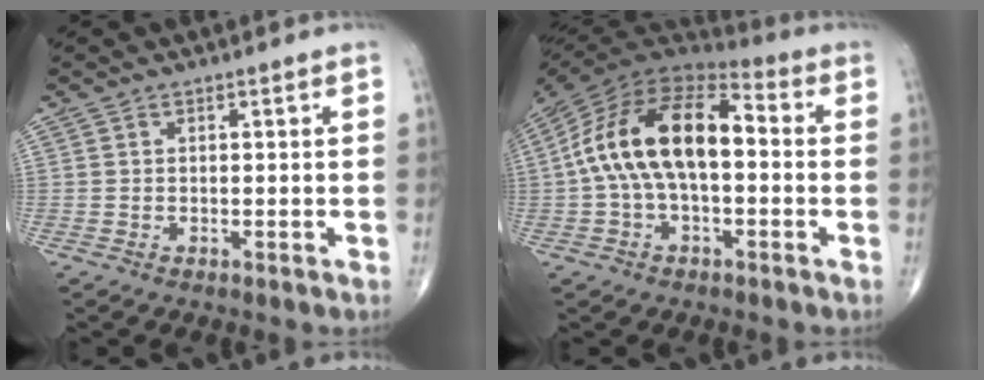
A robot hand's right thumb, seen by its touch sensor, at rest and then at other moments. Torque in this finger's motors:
{"motor_torque": [1.14, 1.14, 0.54, -0.49, 0.53]}